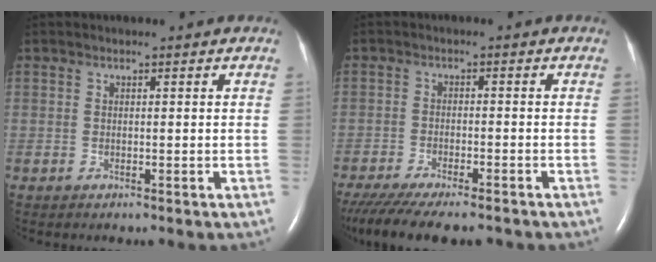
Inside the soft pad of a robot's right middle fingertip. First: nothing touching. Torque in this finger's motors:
{"motor_torque": [0.62, -0.65, 0.13, 0.06]}